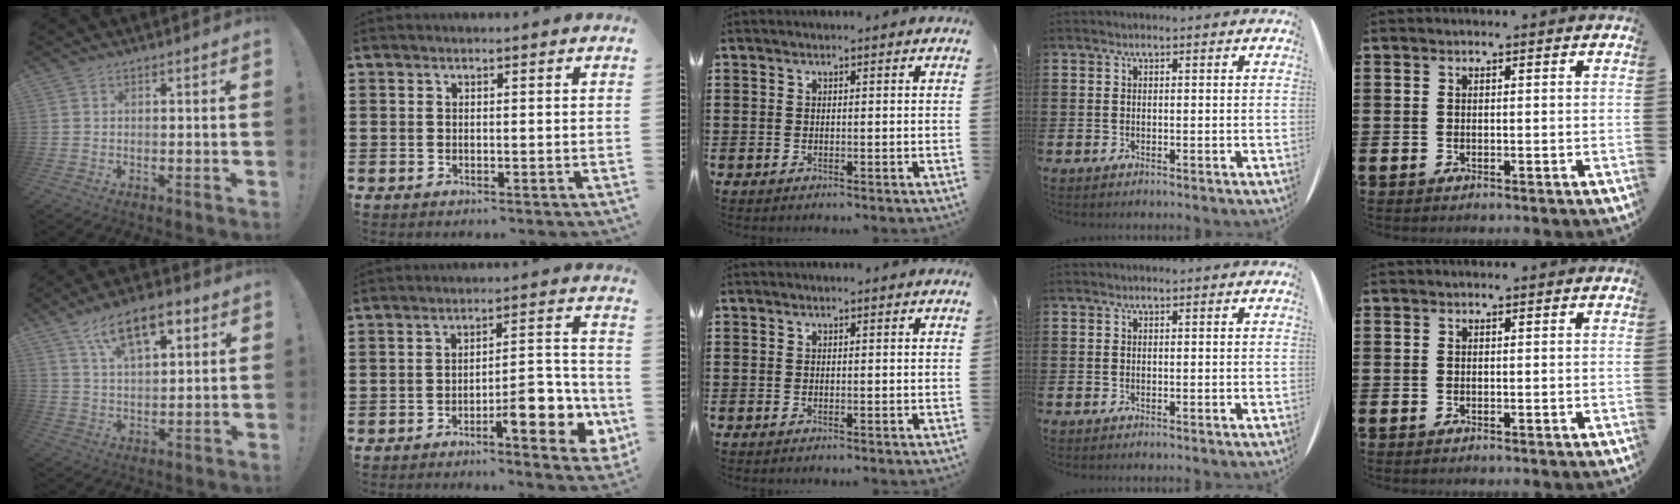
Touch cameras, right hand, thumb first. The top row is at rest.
{"thumb": {"total": 13.1, "force": [7.0, 5.9, 9.3], "torque": [-0.149, -0.018, 0.122]}, "index": {"total": 8.2, "force": [-3.8, 2.3, 6.8], "torque": [-0.092, 0.001, -0.064]}}